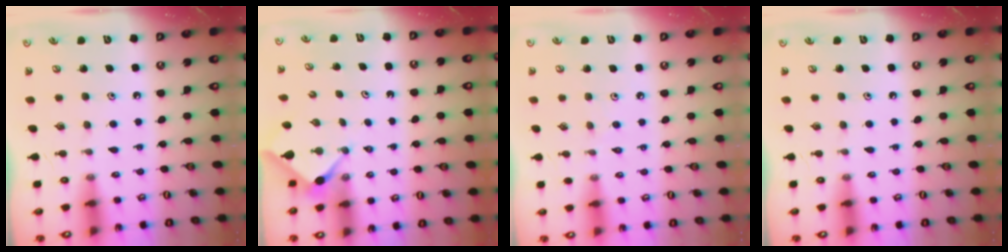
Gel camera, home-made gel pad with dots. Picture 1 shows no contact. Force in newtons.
{"total": 3.0, "press": 3.0, "slide": 0.4}
{"total": 2.2, "press": 2.1, "slide": 0.5}
{"total": 0.0}